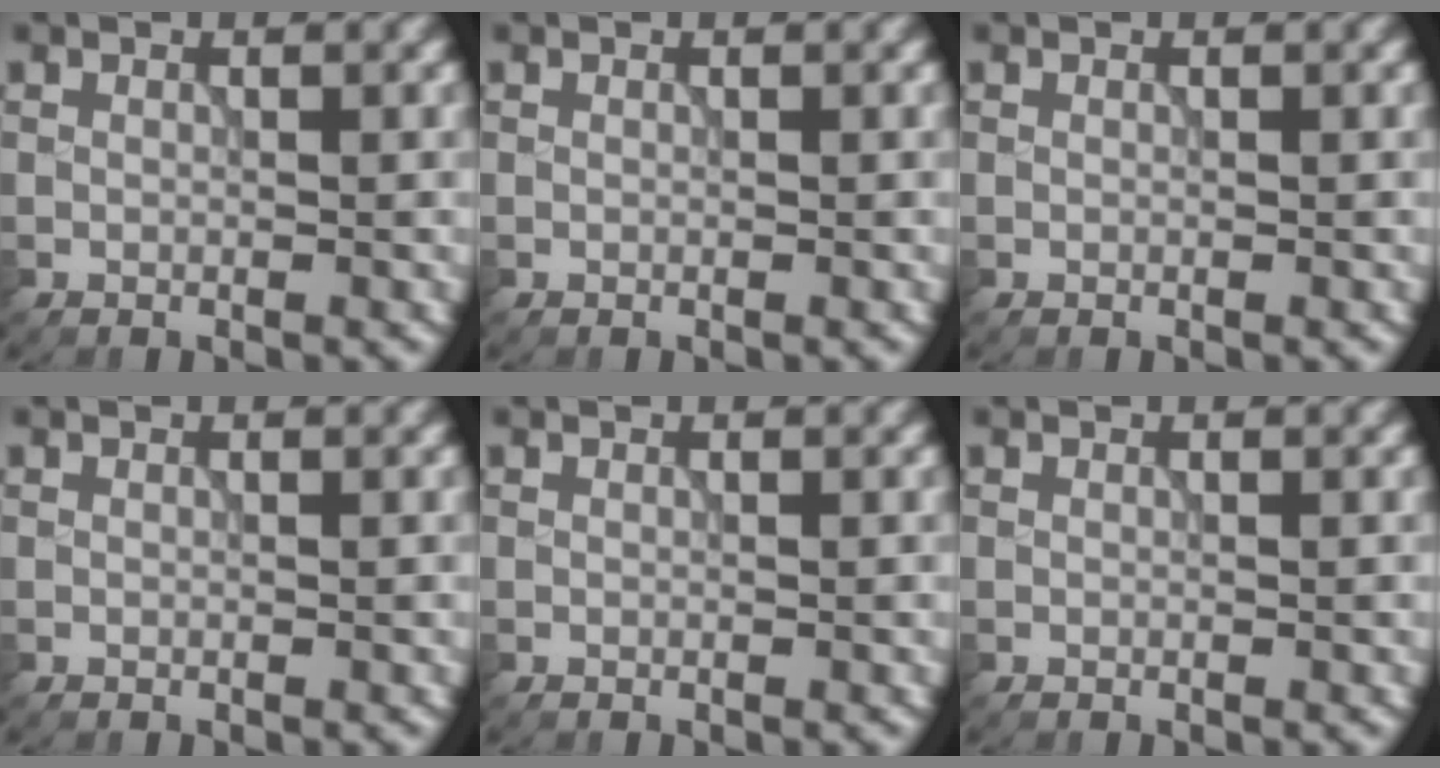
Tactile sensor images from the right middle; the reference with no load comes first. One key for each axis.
{"total": 0.0}
{"total": 0.0}
{"total": 0.0}
{"total": 0.0}
{"total": 0.0}